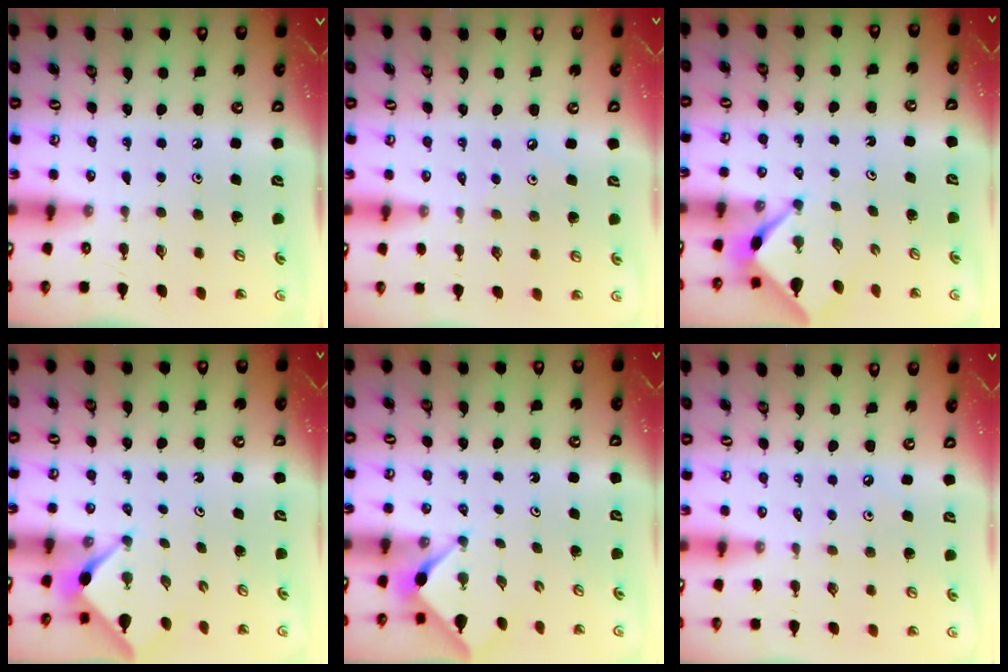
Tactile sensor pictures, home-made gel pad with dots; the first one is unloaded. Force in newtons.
{"total": 2.8, "press": 2.8, "slide": 0.5}
{"total": 3.4, "press": 3.4, "slide": 0.3}
{"total": 3.2, "press": 3.1, "slide": 0.4}
{"total": 2.8, "press": 2.8, "slide": 0.4}
{"total": 2.8, "press": 2.8, "slide": 0.5}